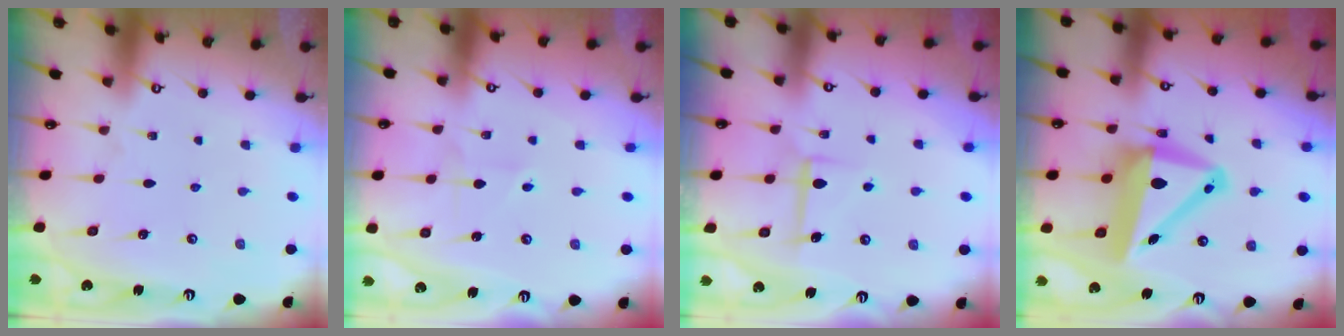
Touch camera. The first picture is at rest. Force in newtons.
{"total": 2.4, "press": 2.4, "slide": 0.2}
{"total": 6.6, "press": 6.6, "slide": 0.3}
{"total": 12.5, "press": 12.2, "slide": 2.9}